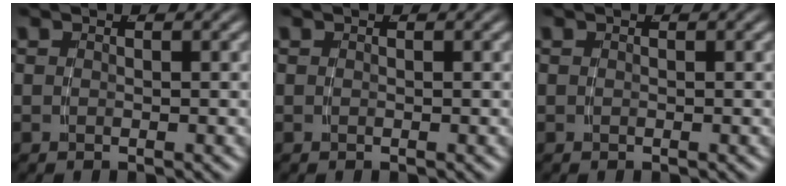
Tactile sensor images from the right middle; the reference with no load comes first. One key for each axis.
{"total": 0.0}
{"total": 0.0}